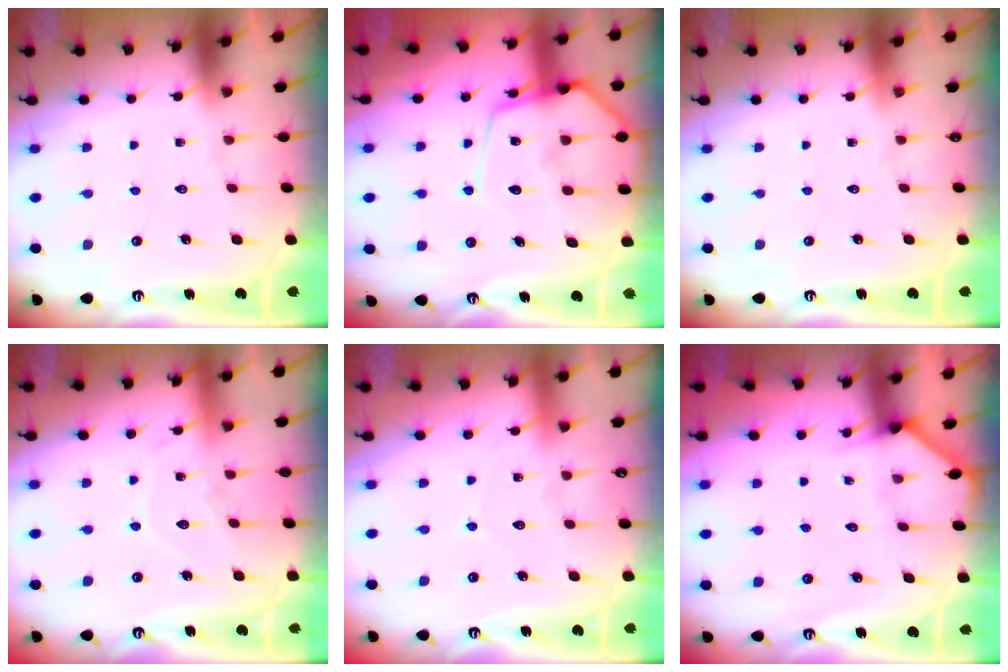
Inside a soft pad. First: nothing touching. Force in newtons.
{"total": 13.9, "press": 13.9, "slide": 1.3}
{"total": 0.0}
{"total": 8.0, "press": 7.9, "slide": 0.3}
{"total": 3.6, "press": 3.5, "slide": 0.4}
{"total": 2.3, "press": 2.3, "slide": 0.1}